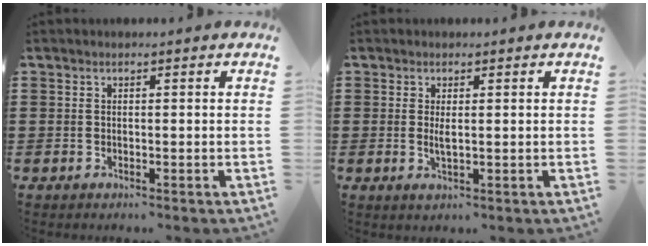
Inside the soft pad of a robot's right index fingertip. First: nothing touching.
{"total": 2.0, "force": [0.2, 0.3, 1.9], "torque": [-0.038, -0.004, 0.003]}